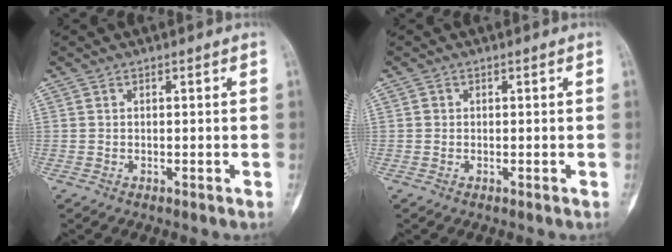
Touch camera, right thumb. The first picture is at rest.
{"total": 0.6, "force": [0.0, 0.6, 0.2], "torque": [0.000, 0.003, 0.000]}